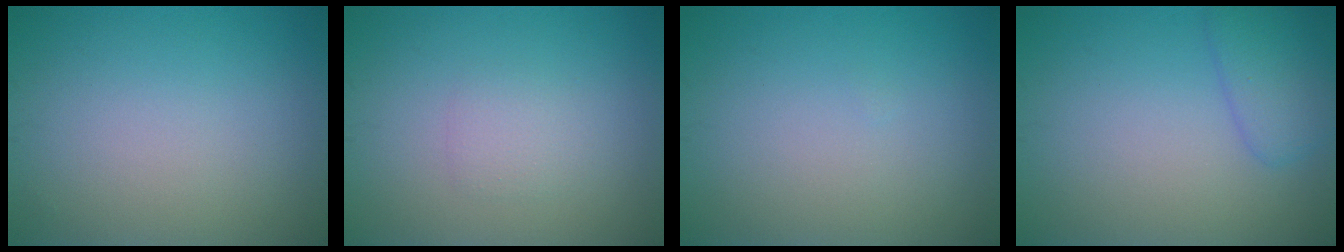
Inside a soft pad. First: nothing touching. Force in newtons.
{"total": 1.4, "press": 1.4, "slide": 0.1}
{"total": 0.0}
{"total": 2.7, "press": 2.7, "slide": 0.2}